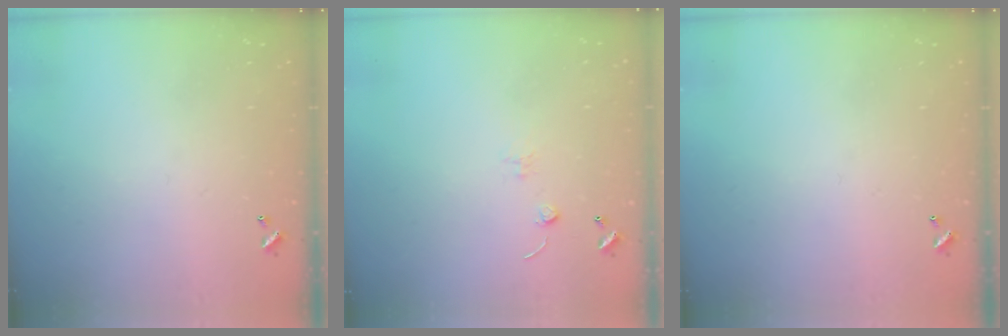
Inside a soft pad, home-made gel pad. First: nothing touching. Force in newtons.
{"total": 0.0}
{"total": 0.0}